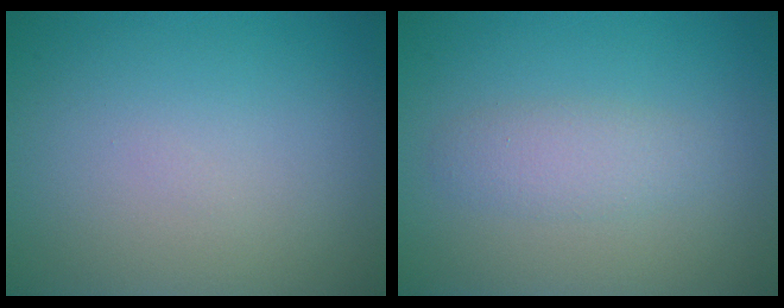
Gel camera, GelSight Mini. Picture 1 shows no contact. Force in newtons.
{"total": 2.0, "press": 2.0, "slide": 0.1}